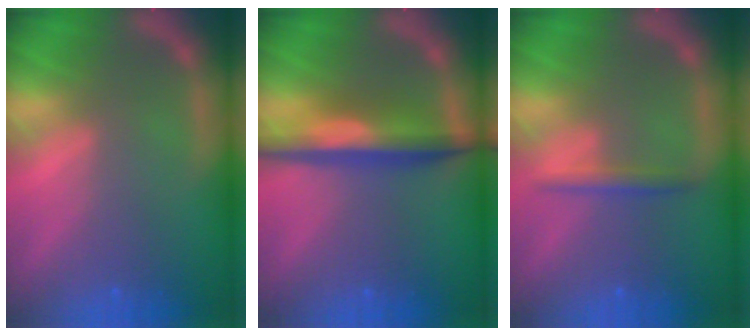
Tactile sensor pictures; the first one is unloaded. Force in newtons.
{"total": 6.0}
{"total": 1.9}